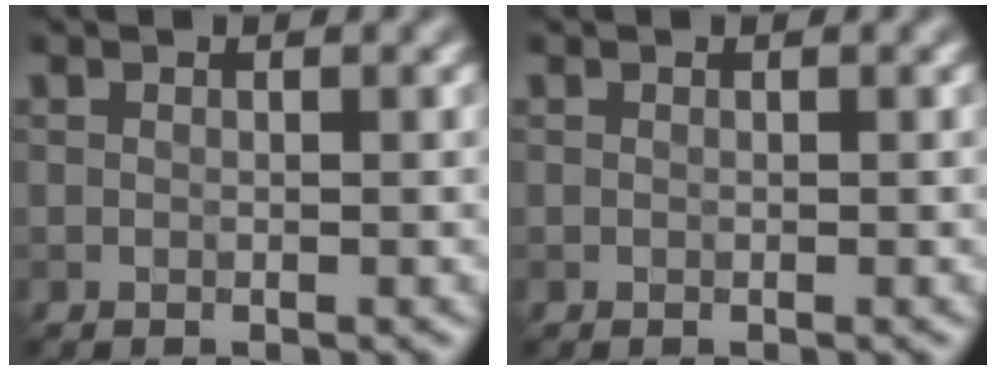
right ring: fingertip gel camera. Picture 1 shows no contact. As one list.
[{"total": 0.0}]